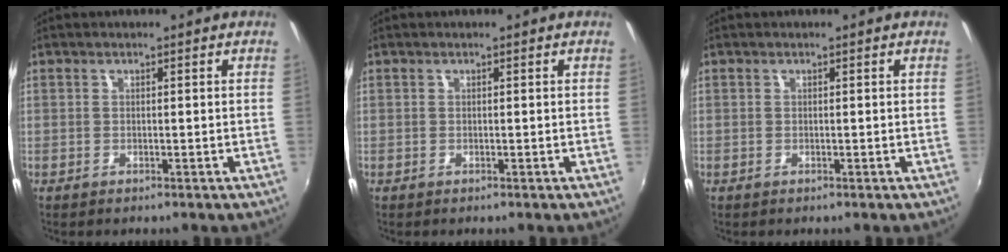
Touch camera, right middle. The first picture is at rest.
{"total": 0.0}
{"total": 0.0}